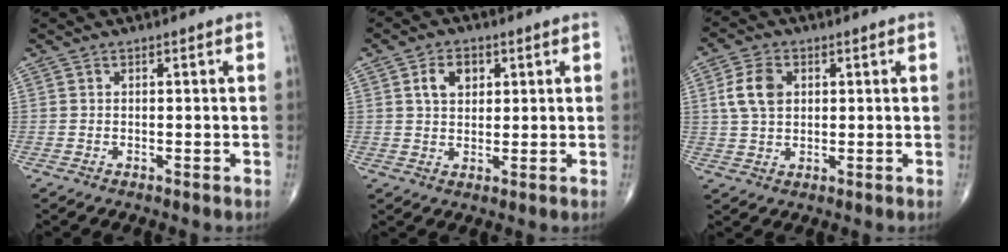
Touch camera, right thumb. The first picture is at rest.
{"total": 5.7, "force": [1.6, 4.4, 3.3], "torque": [-0.030, 0.002, 0.022]}
{"total": 6.7, "force": [1.6, 4.6, 4.6], "torque": [-0.084, 0.000, 0.028]}